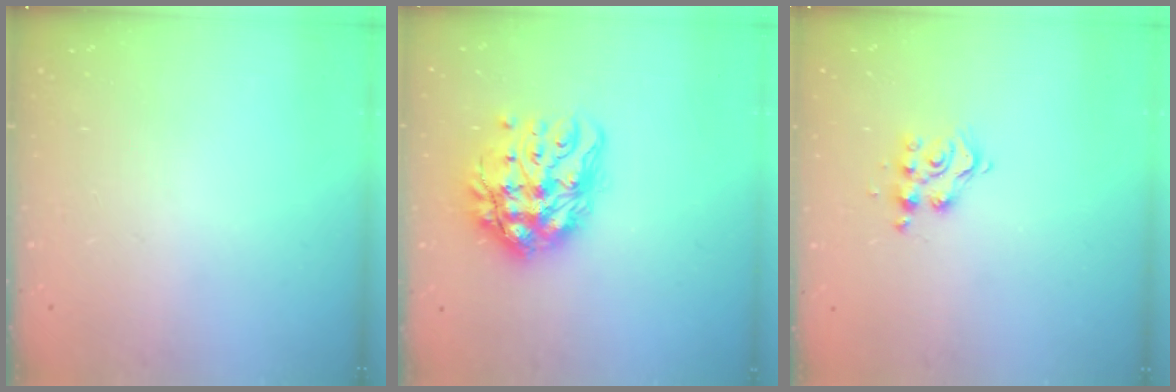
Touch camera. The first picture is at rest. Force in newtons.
{"total": 15.6, "press": 15.6, "slide": 1.1}
{"total": 8.0, "press": 8.0, "slide": 0.5}